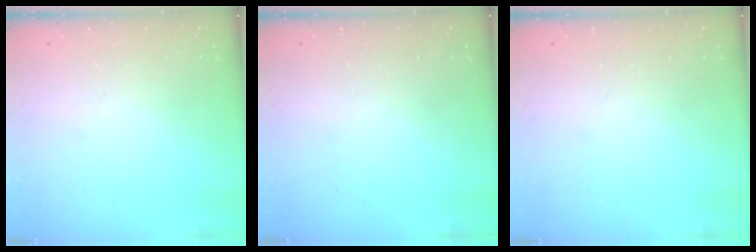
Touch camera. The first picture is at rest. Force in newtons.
{"total": 0.0}
{"total": 0.0}